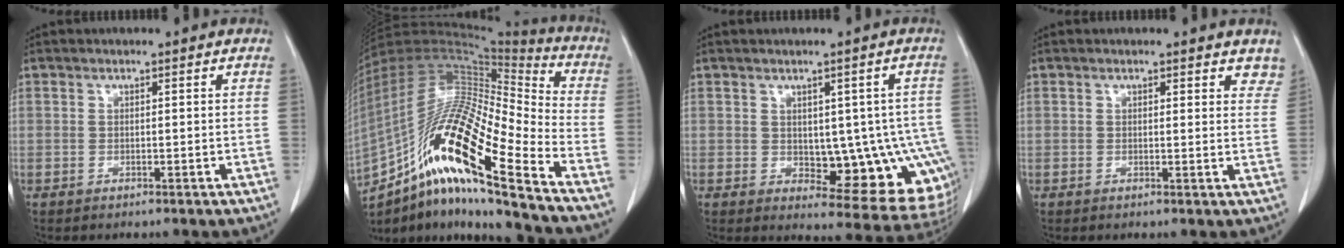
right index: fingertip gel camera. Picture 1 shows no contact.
{"total": 24.1, "force": [-13.7, 2.5, 19.6], "torque": [-0.379, -0.012, -0.247]}
{"total": 12.7, "force": [-1.4, 5.6, 11.3], "torque": [-0.094, 0.010, 0.002]}
{"total": 3.9, "force": [3.4, 1.5, 1.1], "torque": [0.009, -0.010, 0.020]}